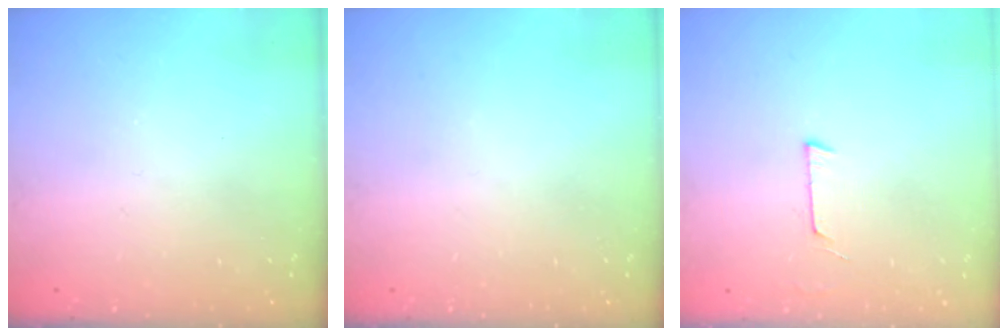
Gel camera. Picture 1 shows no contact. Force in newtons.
{"total": 0.0}
{"total": 4.2, "press": 4.2, "slide": 0.4}